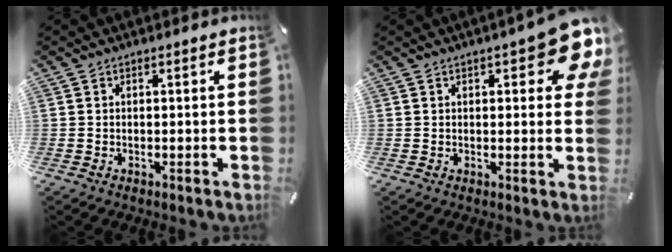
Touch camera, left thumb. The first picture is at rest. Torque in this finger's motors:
{"motor_torque": [2.51, 2.50, 1.43, -1.34, 0.16]}